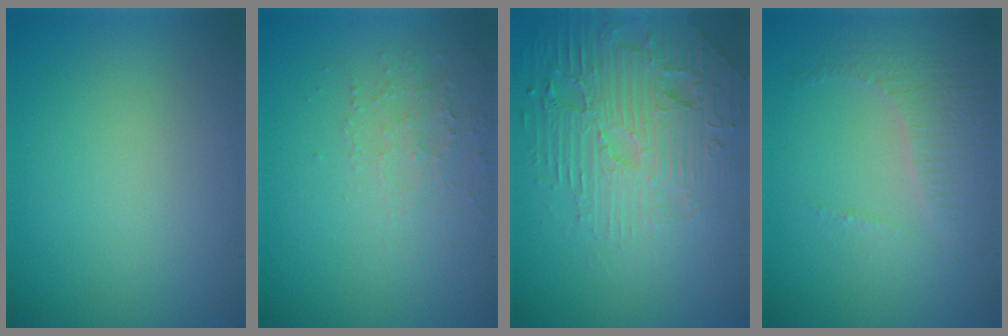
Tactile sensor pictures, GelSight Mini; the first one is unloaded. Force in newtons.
{"total": 1.9, "press": 1.8, "slide": 0.6}
{"total": 6.7, "press": 5.2, "slide": 4.2}
{"total": 4.3, "press": 3.1, "slide": 3.0}